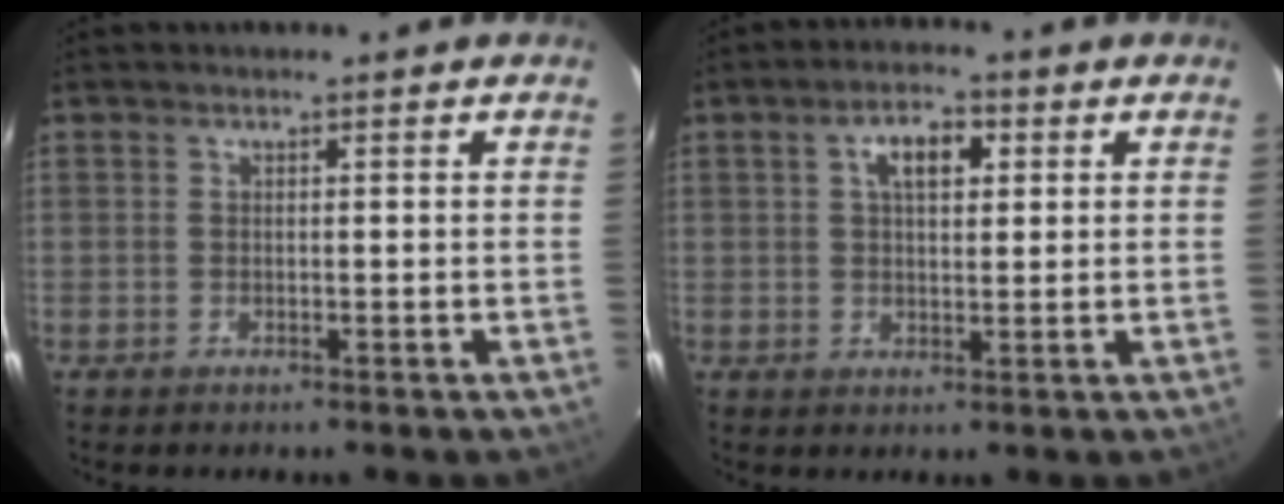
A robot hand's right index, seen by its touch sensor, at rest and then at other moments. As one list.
[{"total": 5.6, "force": [1.9, 2.7, 4.5], "torque": [-0.075, 0.016, 0.035]}]